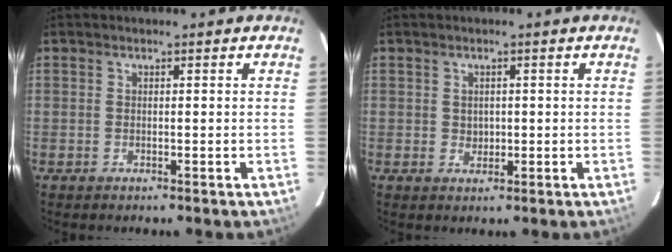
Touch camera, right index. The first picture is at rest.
{"total": 1.7, "force": [0.2, 1.6, 0.6], "torque": [-0.005, 0.002, 0.005]}